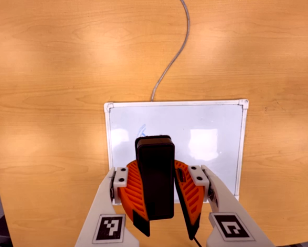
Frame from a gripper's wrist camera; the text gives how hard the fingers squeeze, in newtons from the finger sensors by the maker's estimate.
{"total": 13.9, "left": 12.6, "right": 15.2}